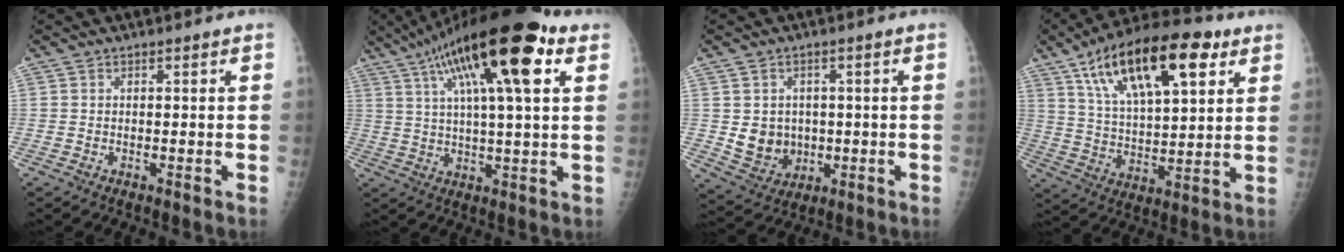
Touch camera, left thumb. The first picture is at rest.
{"total": 23.0, "force": [10.4, 5.9, 19.6], "torque": [-0.324, 0.012, 0.166]}
{"total": 7.8, "force": [-0.1, 6.9, 3.8], "torque": [-0.027, -0.003, 0.016]}
{"total": 23.0, "force": [11.2, 9.5, 17.8], "torque": [-0.278, -0.013, 0.189]}